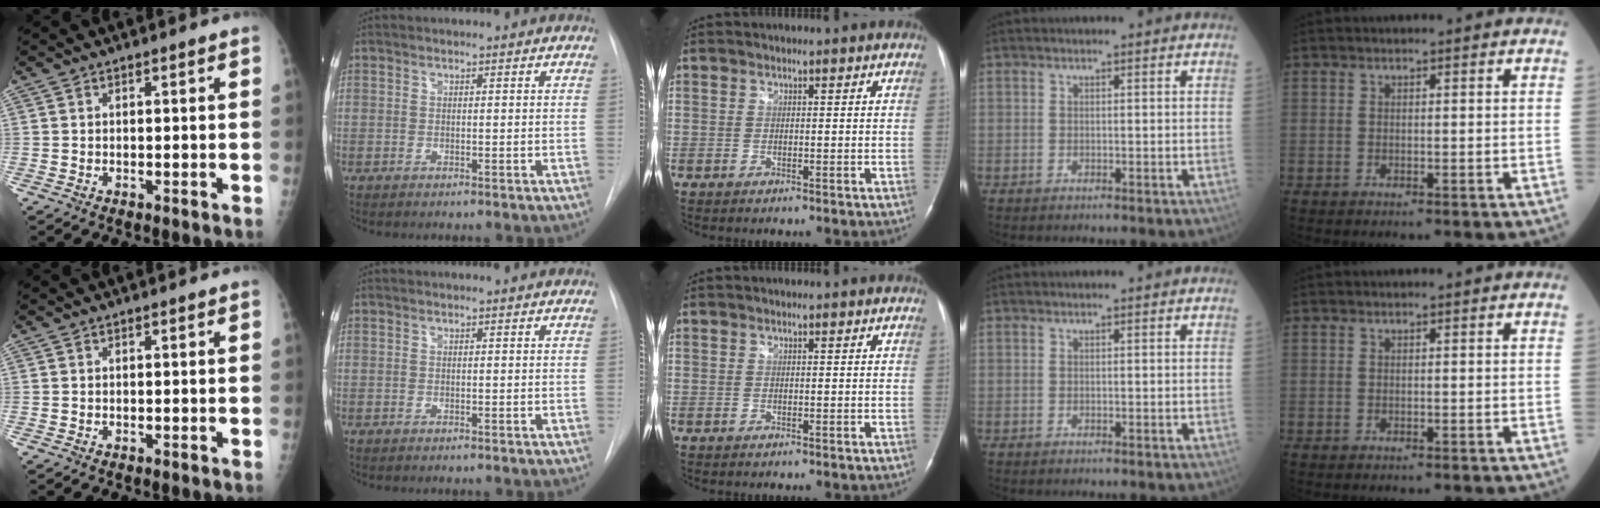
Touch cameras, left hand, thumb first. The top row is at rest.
{}